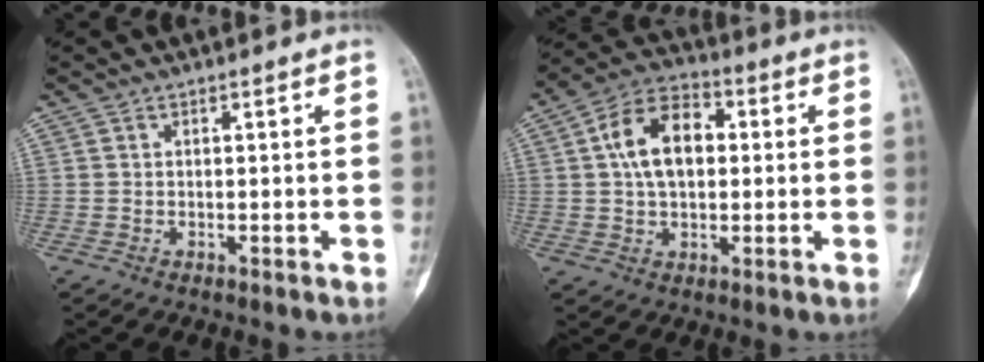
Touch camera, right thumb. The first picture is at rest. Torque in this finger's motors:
{"motor_torque": [-0.80, 1.28, 0.51, -0.31, 0.11]}